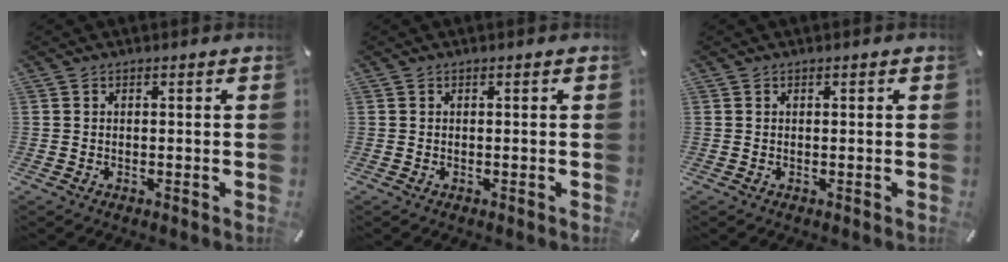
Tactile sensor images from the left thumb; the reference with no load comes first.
{"total": 0.0}
{"total": 0.0}